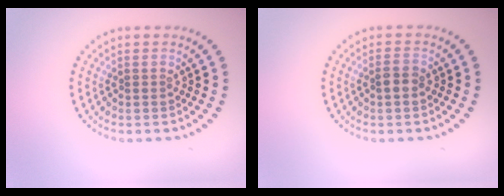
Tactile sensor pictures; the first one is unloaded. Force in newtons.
{"total": 1.3, "press": 1.3, "slide": 0.5}